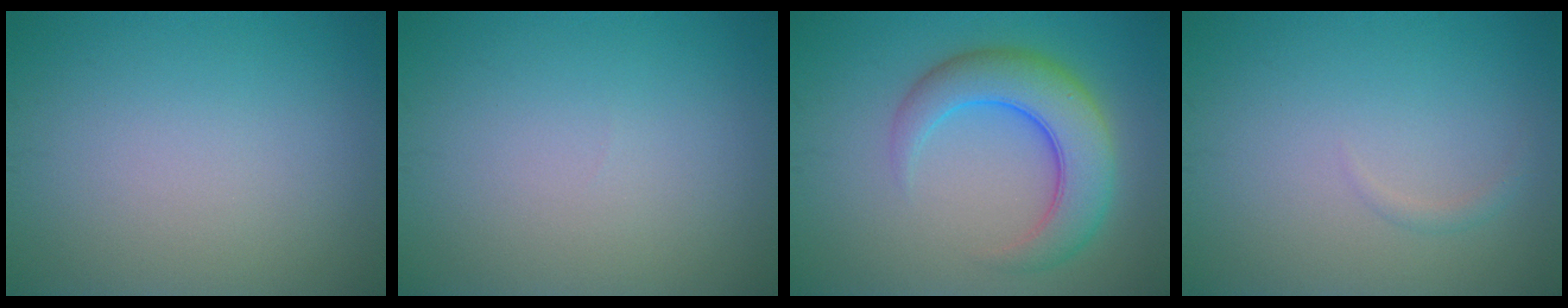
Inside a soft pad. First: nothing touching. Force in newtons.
{"total": 0.0}
{"total": 6.7, "press": 6.7, "slide": 0.0}
{"total": 0.7, "press": 0.7, "slide": 0.1}